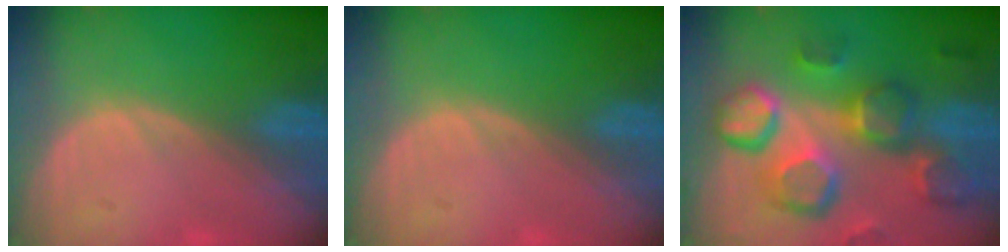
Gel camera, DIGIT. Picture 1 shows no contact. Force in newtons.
{"total": 0.0}
{"total": 13.1, "press": 11.4, "slide": 6.4}